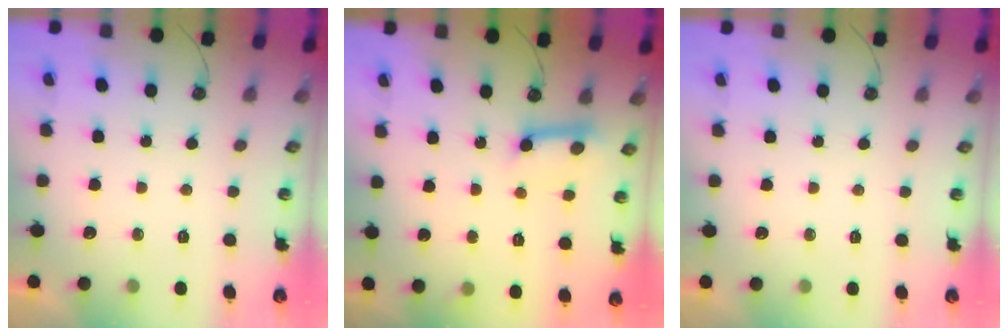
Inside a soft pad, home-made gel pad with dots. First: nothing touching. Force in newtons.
{"total": 11.8, "press": 11.7, "slide": 0.9}
{"total": 0.0}